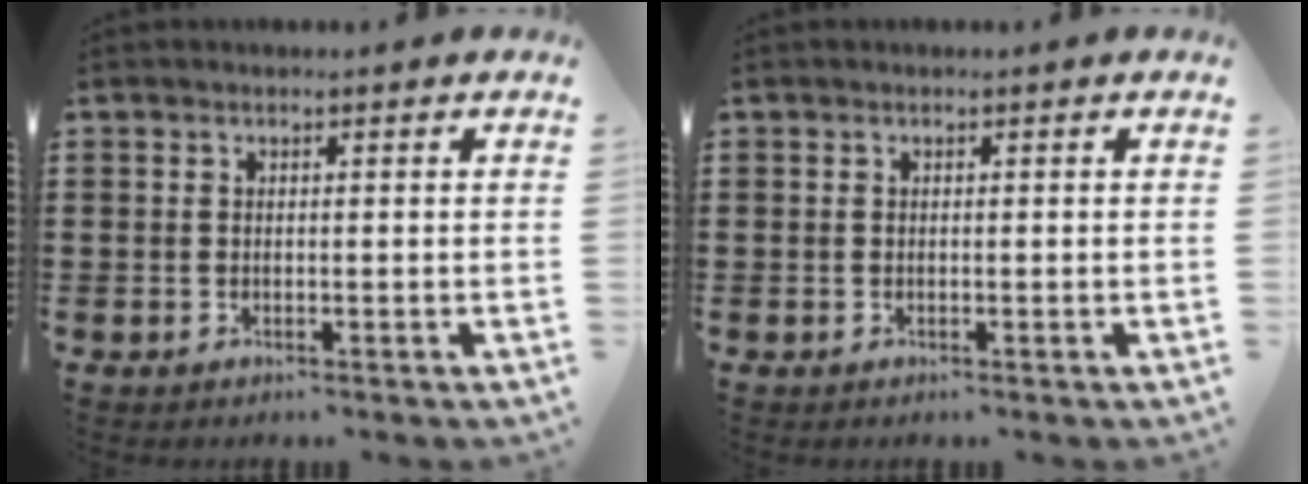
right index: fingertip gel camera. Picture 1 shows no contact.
{"total": 0.0}